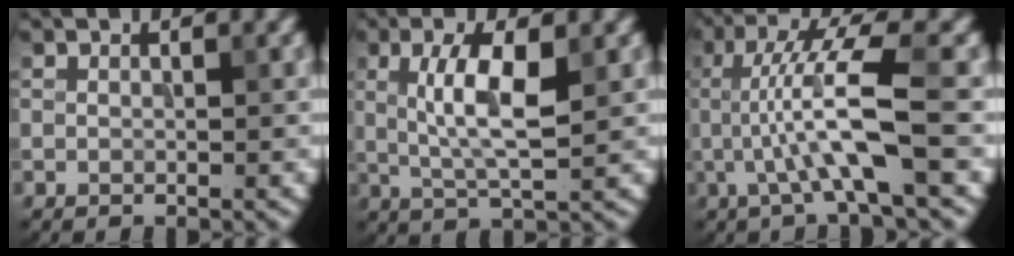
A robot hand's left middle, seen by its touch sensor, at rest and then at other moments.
{"total": 5.0, "force": [0.9, 1.3, 4.8], "torque": [-0.095, 0.003, 0.016]}
{"total": 6.5, "force": [-0.7, 0.9, 6.4], "torque": [-0.124, 0.011, -0.012]}